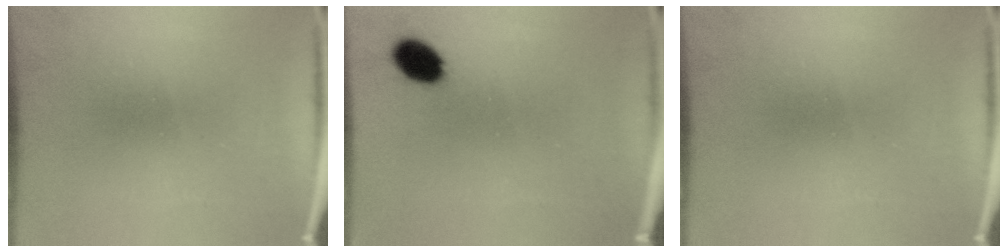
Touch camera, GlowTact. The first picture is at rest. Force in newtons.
{"total": 5.5}
{"total": 0.0}